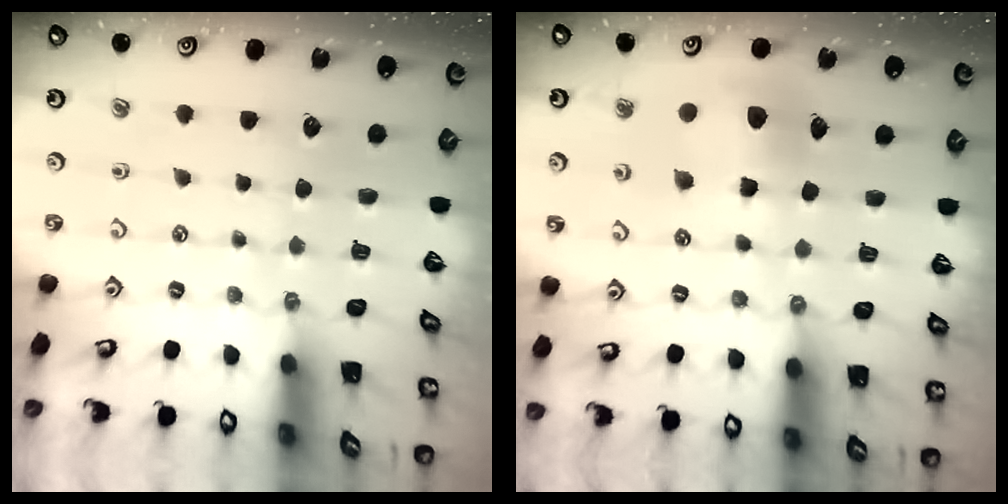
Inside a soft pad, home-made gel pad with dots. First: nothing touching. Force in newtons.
{"total": 7.7, "press": 7.6, "slide": 1.1}